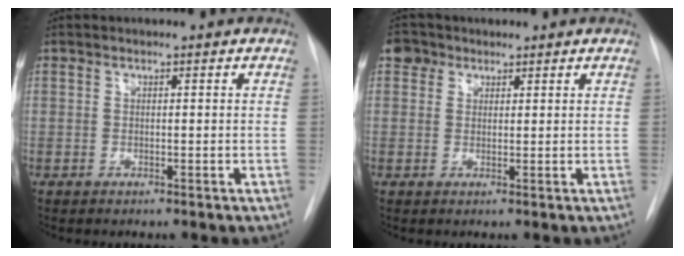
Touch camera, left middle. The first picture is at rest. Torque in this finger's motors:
{"motor_torque": [0.09, -0.09, -0.01, 0.00]}